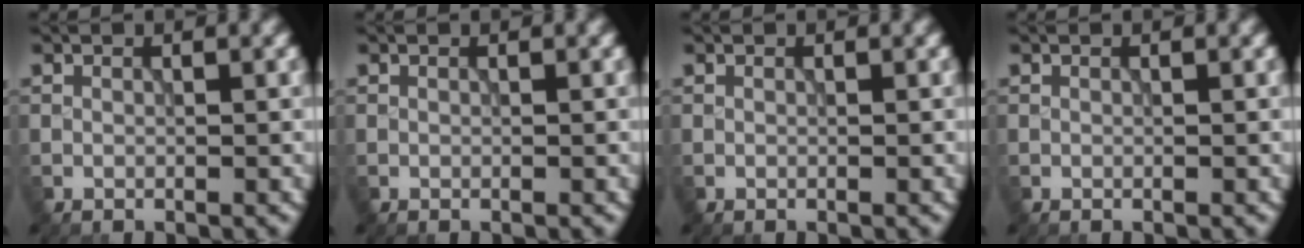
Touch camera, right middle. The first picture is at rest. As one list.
[{"total": 0.0}, {"total": 0.0}, {"total": 0.0}]